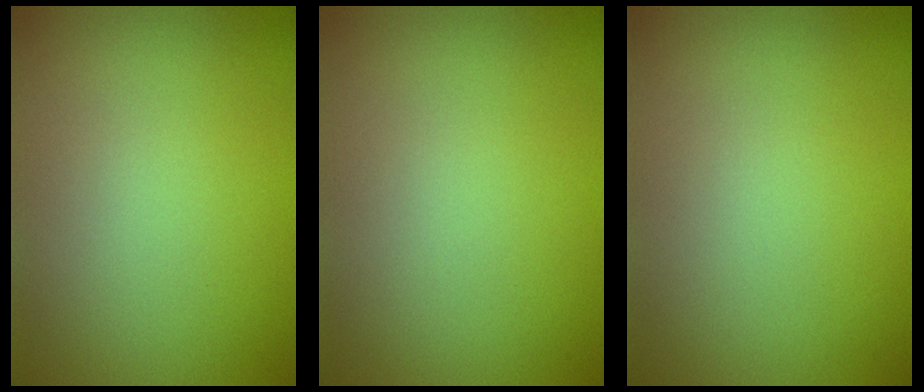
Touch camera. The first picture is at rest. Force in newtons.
{"total": 0.0}
{"total": 0.0}